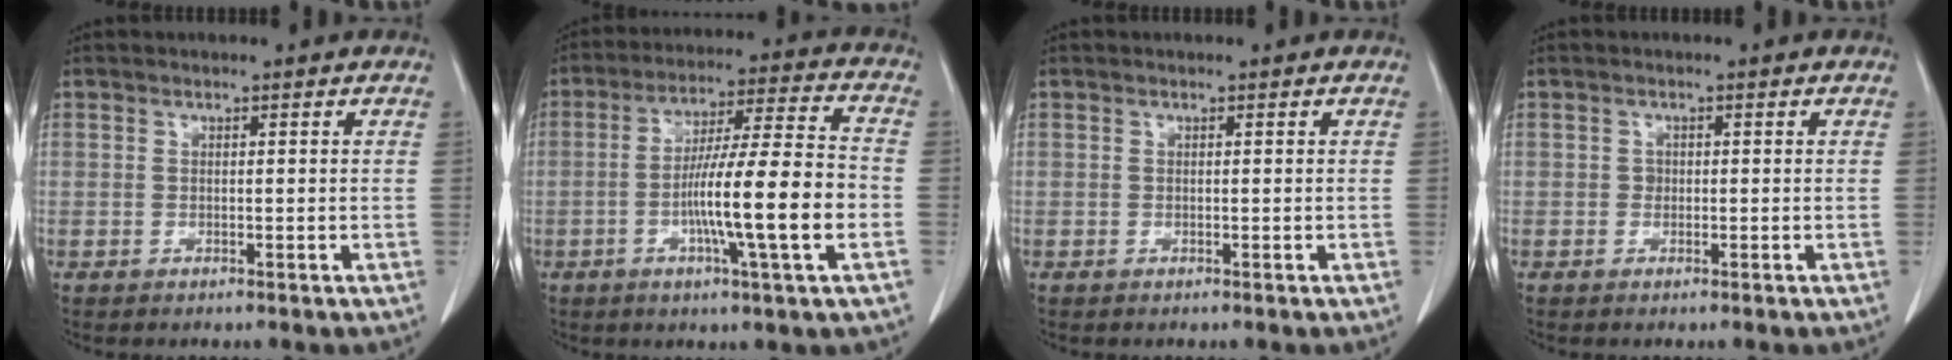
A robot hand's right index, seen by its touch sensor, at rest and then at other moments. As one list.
[{"total": 15.1, "force": [-3.6, 0.1, 14.6], "torque": [-0.248, 0.002, -0.064]}, {"total": 0.0}, {"total": 0.8, "force": [0.0, 0.7, 0.2], "torque": [0.001, 0.003, -0.001]}]